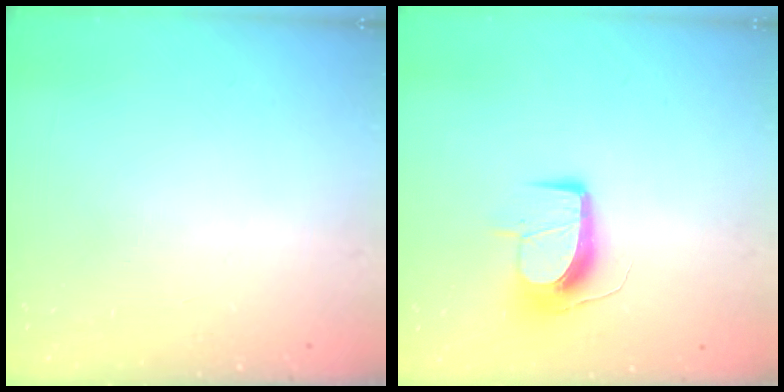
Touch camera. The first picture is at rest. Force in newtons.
{"total": 10.6, "press": 10.6, "slide": 0.1}